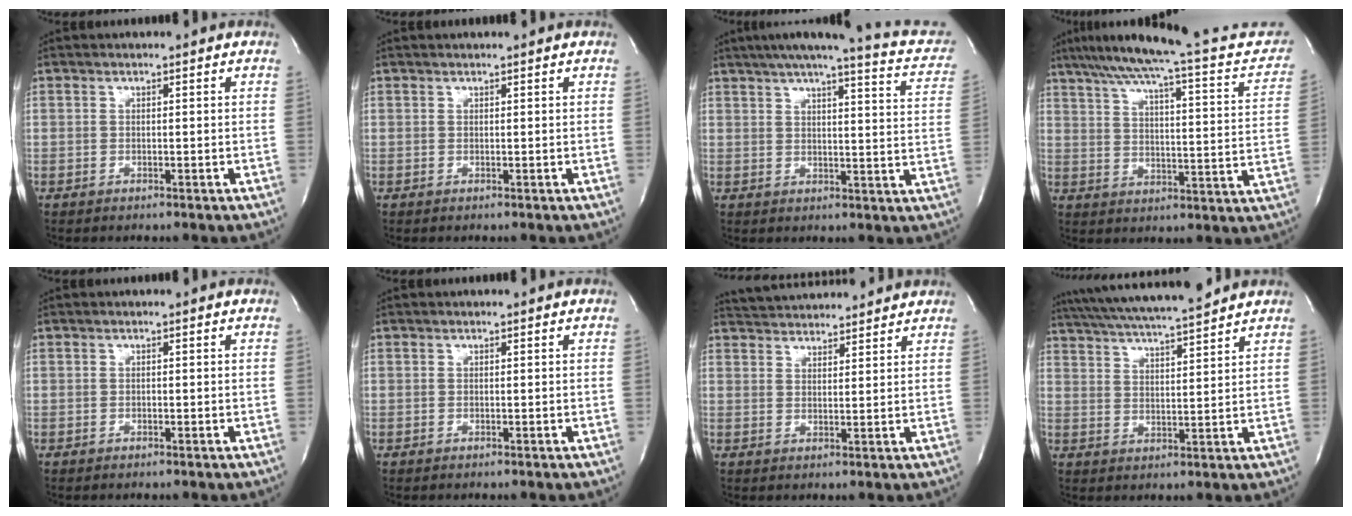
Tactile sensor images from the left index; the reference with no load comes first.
{"total": 1.2, "force": [1.1, -0.1, 0.5], "torque": [-0.007, 0.010, 0.019]}
{"total": 18.4, "force": [14.7, 2.8, 10.8], "torque": [-0.145, 0.006, 0.165]}
{"total": 24.9, "force": [21.7, 2.9, 11.9], "torque": [-0.178, -0.011, 0.276]}
{"total": 0.0}
{"total": 0.0}
{"total": 10.9, "force": [10.5, 1.5, 2.7], "torque": [-0.049, 0.026, 0.153]}
{"total": 15.0, "force": [13.4, 0.5, 6.9], "torque": [-0.133, 0.022, 0.211]}